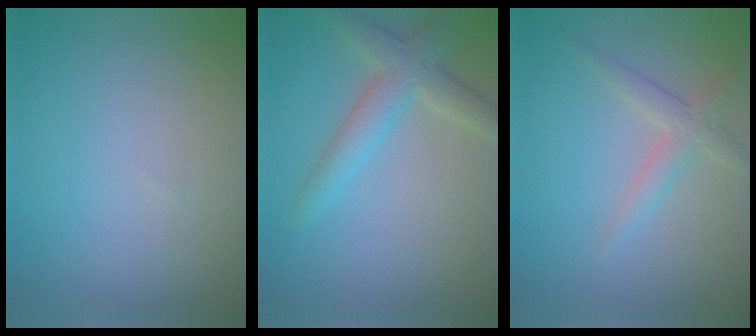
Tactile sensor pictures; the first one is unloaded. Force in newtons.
{"total": 3.7, "press": 3.7, "slide": 0.1}
{"total": 2.2, "press": 2.2, "slide": 0.0}